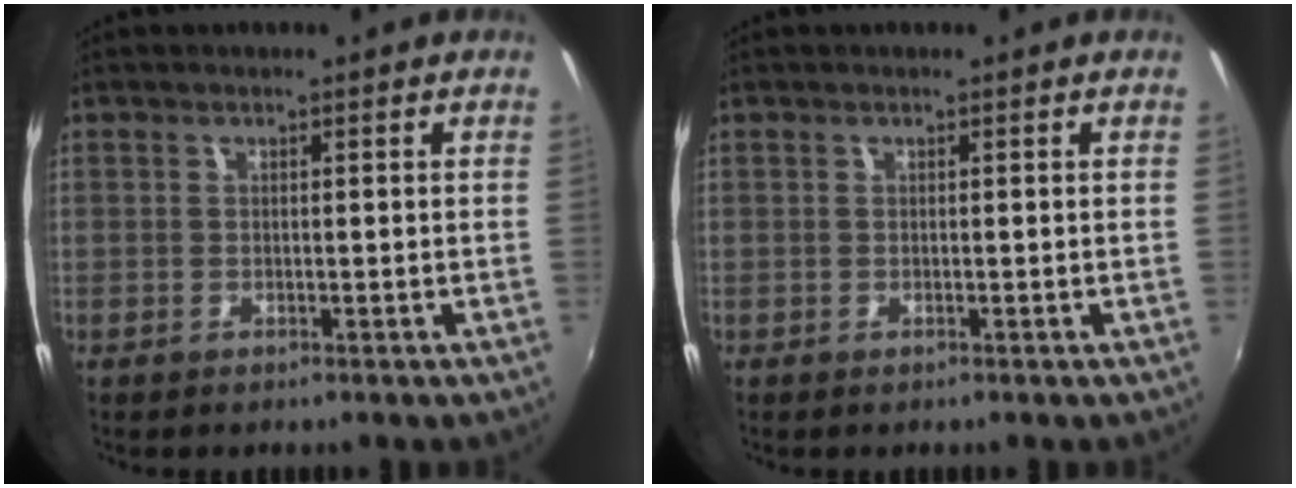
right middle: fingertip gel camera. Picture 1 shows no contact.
{"total": 0.0}